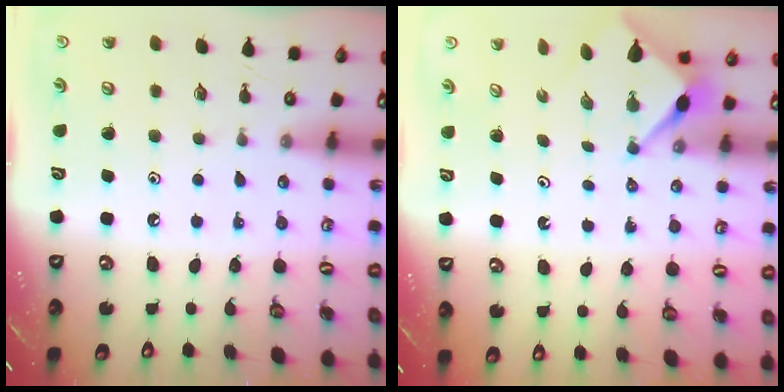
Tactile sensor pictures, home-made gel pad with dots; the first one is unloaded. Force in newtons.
{"total": 2.9, "press": 2.9, "slide": 0.3}